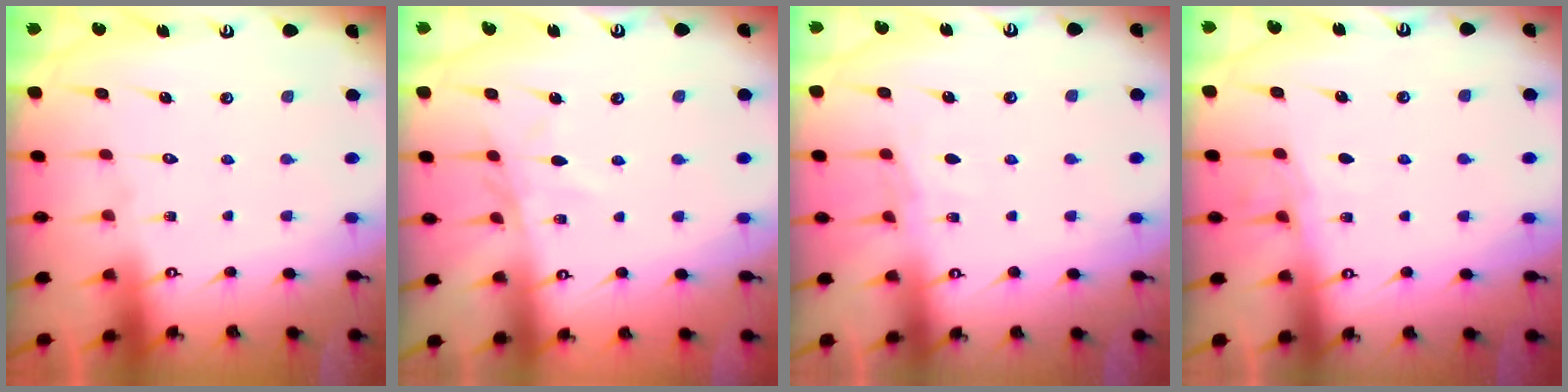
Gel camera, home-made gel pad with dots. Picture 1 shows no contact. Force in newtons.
{"total": 4.4, "press": 4.4, "slide": 0.5}
{"total": 3.5, "press": 3.5, "slide": 0.4}
{"total": 4.3, "press": 4.2, "slide": 0.6}